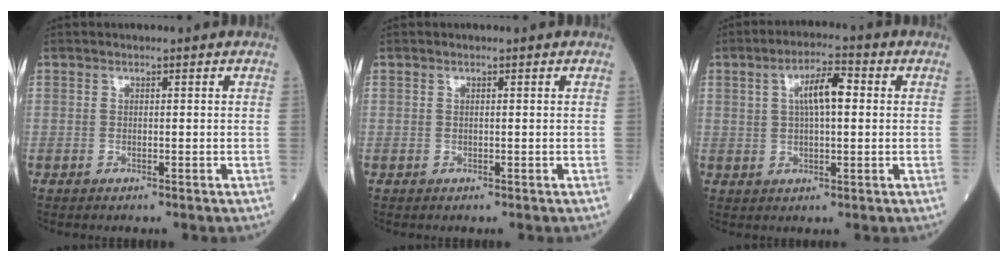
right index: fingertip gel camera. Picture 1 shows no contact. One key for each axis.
{"total": 0.0}
{"total": 6.5, "fx": 1.5, "fy": 1.8, "fz": 6.1, "tx": -0.108, "ty": 0.015, "tz": 0.027}